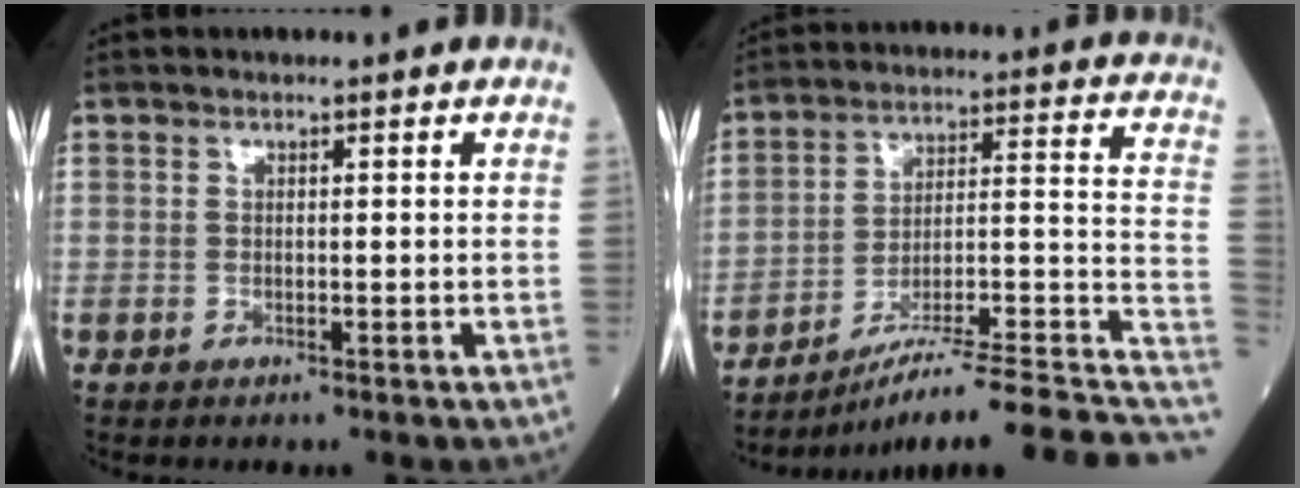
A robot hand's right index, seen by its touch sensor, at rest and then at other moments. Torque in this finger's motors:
{"motor_torque": [-0.21, -0.32, 0.09, 0.05]}